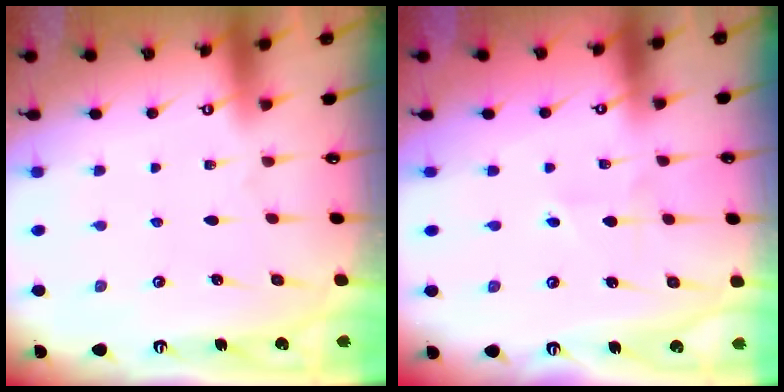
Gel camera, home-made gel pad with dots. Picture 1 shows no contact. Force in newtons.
{"total": 1.7, "press": 1.7, "slide": 0.2}